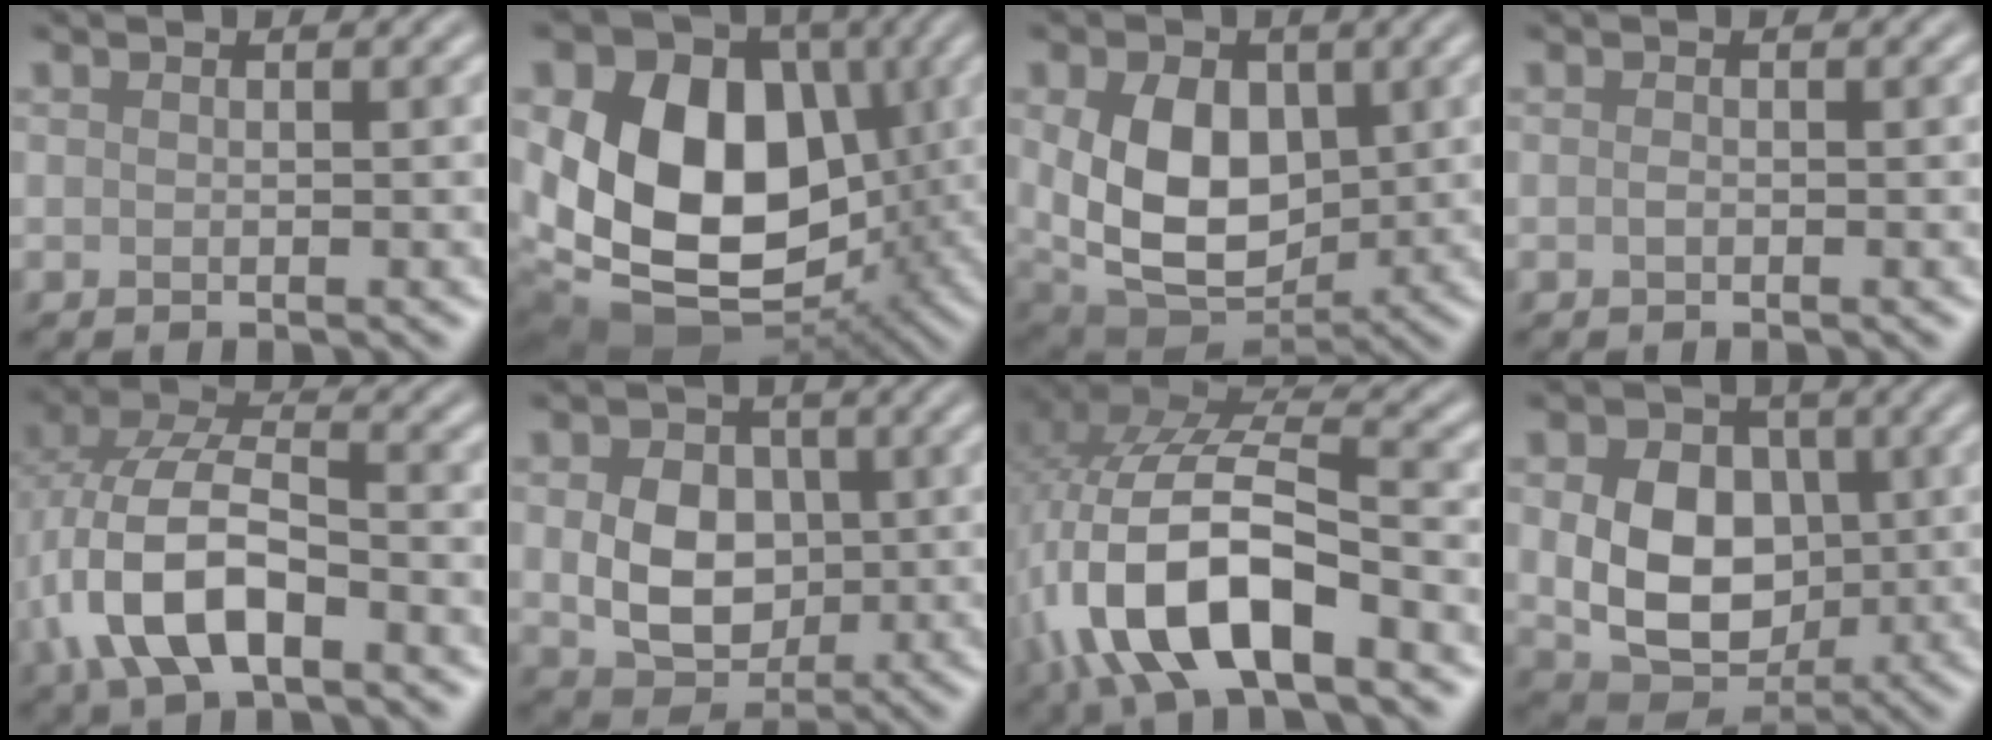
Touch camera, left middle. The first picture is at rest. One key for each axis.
{"total": 17.7, "fx": 0.2, "fy": 12.8, "fz": 12.2, "tx": -0.195, "ty": -0.004, "tz": 0.006}
{"total": 9.8, "fx": 0.9, "fy": 6.8, "fz": 7.0, "tx": -0.143, "ty": -0.015, "tz": 0.020}
{"total": 0.5, "fx": -0.2, "fy": 0.3, "fz": 0.4, "tx": -0.010, "ty": 0.001, "tz": -0.003}
{"total": 9.4, "fx": -2.8, "fy": 4.7, "fz": 7.6, "tx": -0.166, "ty": 0.007, "tz": -0.063}
{"total": 6.6, "fx": 0.1, "fy": 5.1, "fz": 4.2, "tx": -0.080, "ty": -0.007, "tz": 0.006}
{"total": 12.5, "fx": -4.5, "fy": 5.4, "fz": 10.3, "tx": -0.216, "ty": 0.002, "tz": -0.085}
{"total": 9.4, "fx": 0.4, "fy": 7.1, "fz": 6.2, "tx": -0.114, "ty": -0.017, "tz": 0.012}